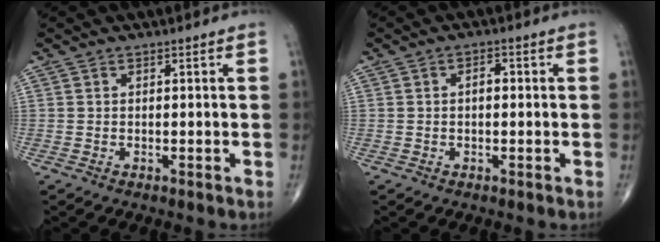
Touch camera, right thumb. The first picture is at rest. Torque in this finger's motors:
{"motor_torque": [0.60, 1.45, 0.07, -0.17, 0.04]}